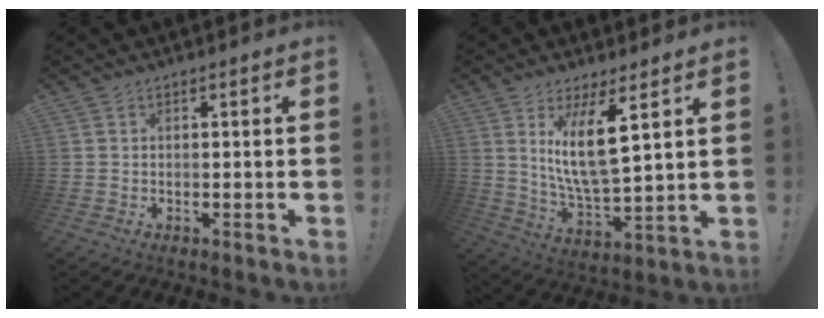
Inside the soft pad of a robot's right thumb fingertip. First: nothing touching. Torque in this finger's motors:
{"motor_torque": [-0.26, 0.89, 0.57, -0.18, 0.15]}